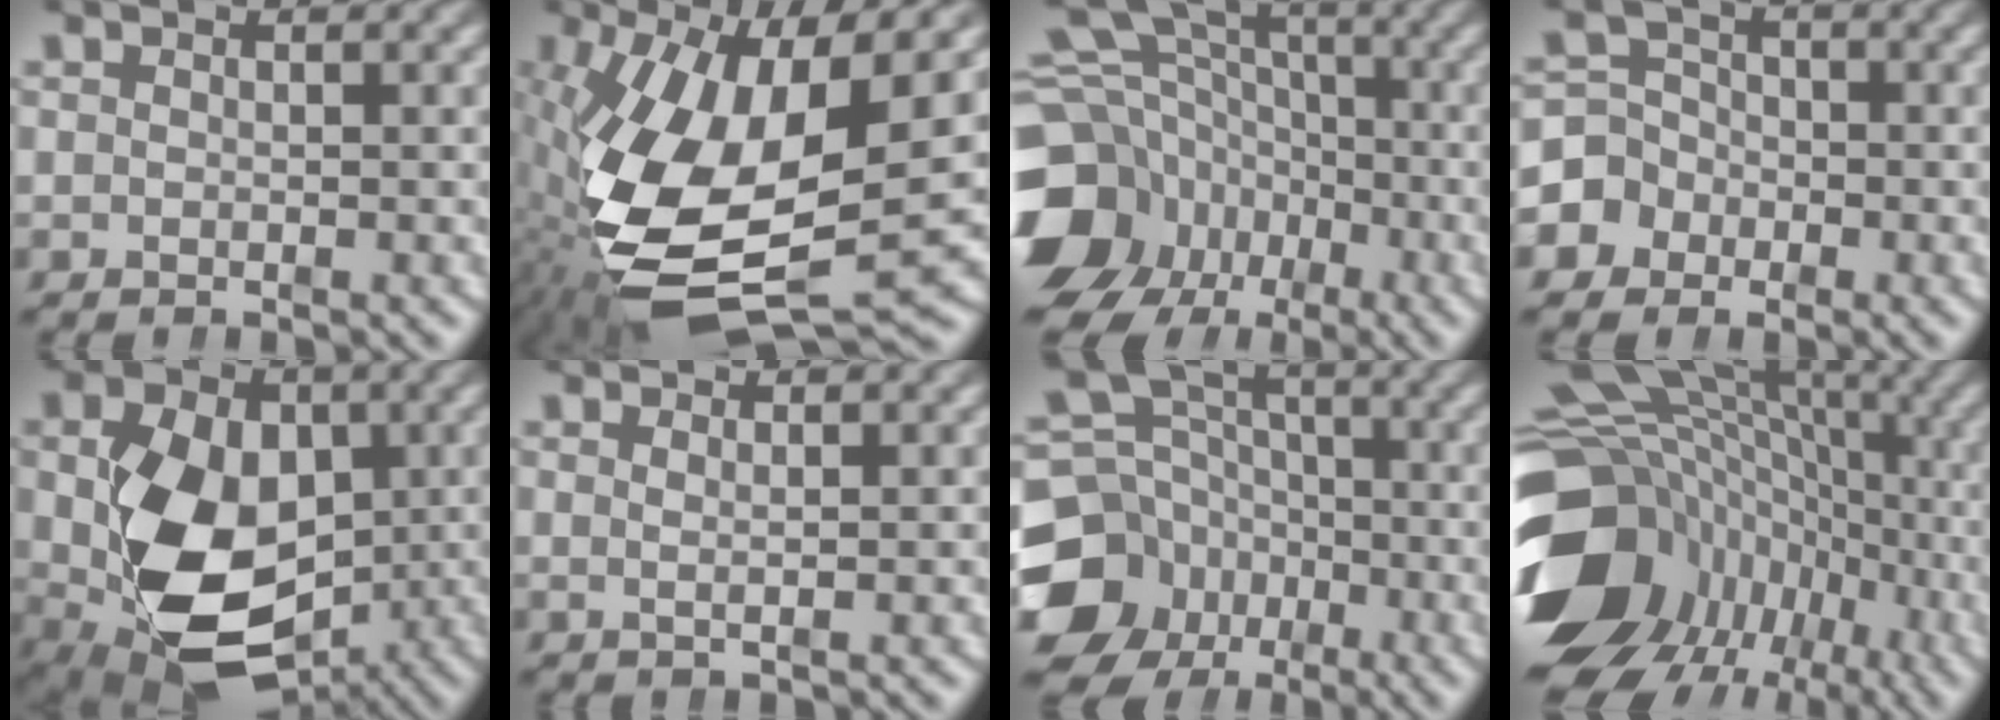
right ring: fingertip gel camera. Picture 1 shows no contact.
{"total": 14.9, "force": [-3.0, 7.7, 12.4], "torque": [-0.260, -0.046, -0.018]}
{"total": 12.2, "force": [-3.0, 10.5, 5.6], "torque": [-0.098, -0.051, -0.044]}
{"total": 8.3, "force": [-2.4, 7.5, 2.4], "torque": [-0.058, -0.028, -0.043]}
{"total": 12.5, "force": [-2.3, 8.4, 8.9], "torque": [-0.192, -0.056, -0.012]}
{"total": 1.1, "force": [0.4, -0.7, 0.8], "torque": [-0.013, -0.008, 0.013]}
{"total": 13.4, "force": [-4.0, 11.5, 5.7], "torque": [-0.102, -0.072, -0.050]}
{"total": 16.1, "force": [-4.1, 12.3, 9.6], "torque": [-0.151, -0.052, -0.048]}